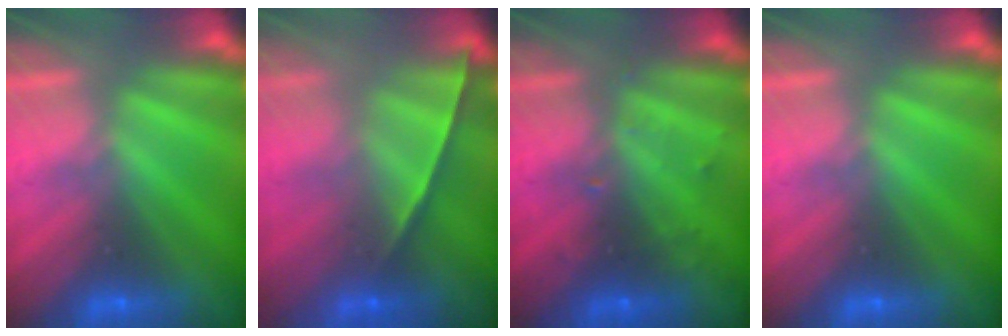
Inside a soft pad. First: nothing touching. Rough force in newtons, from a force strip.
{"total": 1.1}
{"total": 3.0}
{"total": 0.0}